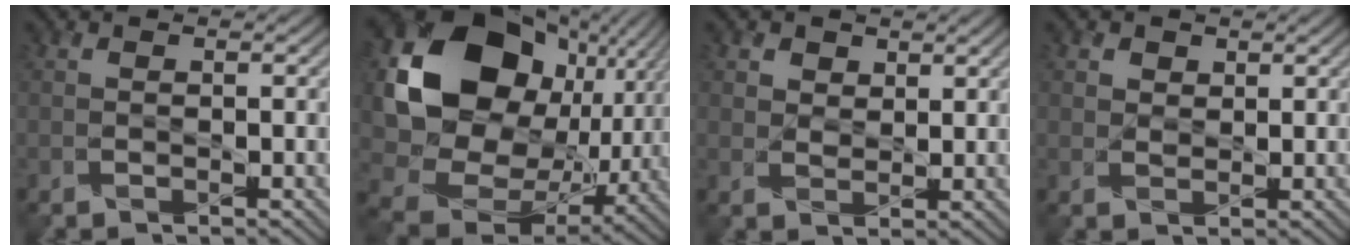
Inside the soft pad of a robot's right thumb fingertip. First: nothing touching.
{"total": 20.7, "force": [3.8, 16.1, 12.5], "torque": [-0.285, -0.020, 0.102]}
{"total": 3.2, "force": [2.1, 2.1, 1.1], "torque": [-0.031, -0.009, 0.043]}
{"total": 2.1, "force": [1.4, 1.5, 0.6], "torque": [-0.019, -0.007, 0.028]}